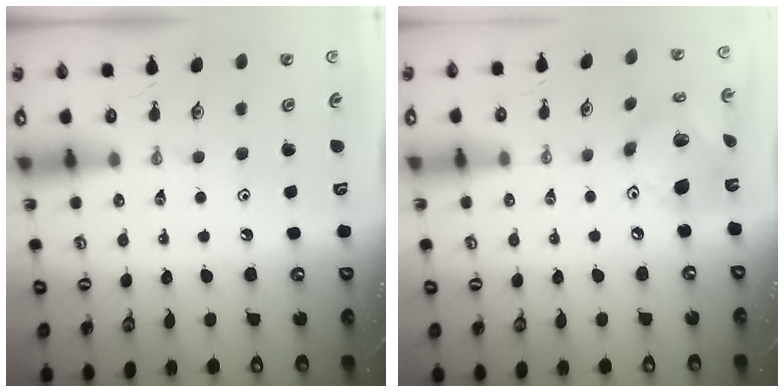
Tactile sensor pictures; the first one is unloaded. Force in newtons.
{"total": 15.2, "press": 14.9, "slide": 3.0}